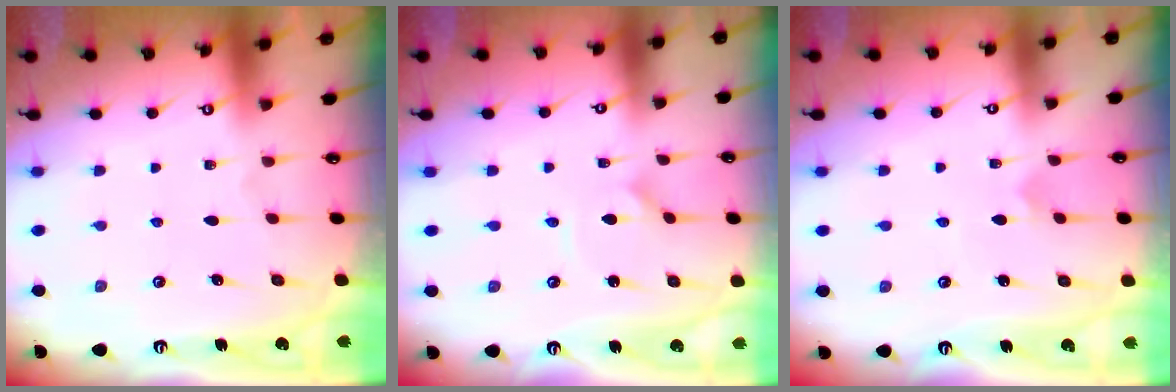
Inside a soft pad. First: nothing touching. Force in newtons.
{"total": 1.2, "press": 1.2, "slide": 0.1}
{"total": 3.0, "press": 3.0, "slide": 0.2}